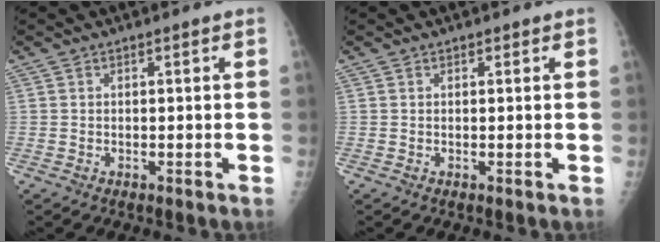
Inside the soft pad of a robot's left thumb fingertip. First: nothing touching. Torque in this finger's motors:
{"motor_torque": [0.18, 0.02, -0.18, -0.02, 0.00]}